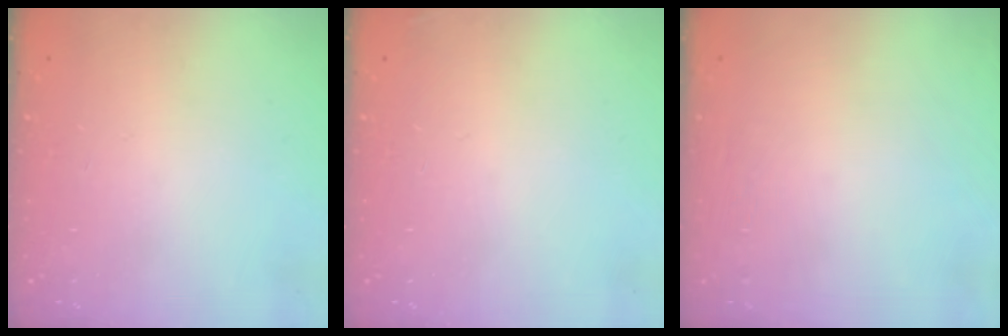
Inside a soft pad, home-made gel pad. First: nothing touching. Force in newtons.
{"total": 2.5, "press": 2.4, "slide": 0.8}
{"total": 0.0}